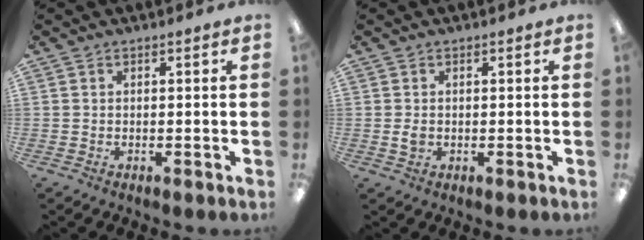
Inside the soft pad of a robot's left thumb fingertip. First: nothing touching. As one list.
[{"total": 1.8, "force": [-0.1, 1.3, 1.2], "torque": [-0.014, 0.000, -0.003]}]